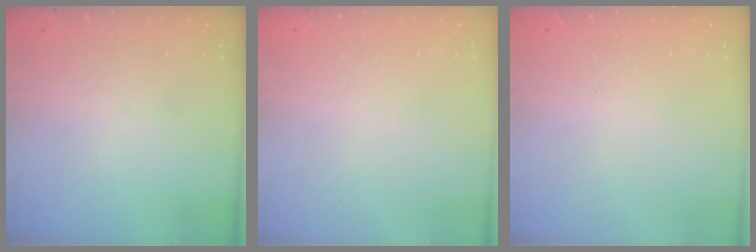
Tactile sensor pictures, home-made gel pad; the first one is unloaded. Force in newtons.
{"total": 0.0}
{"total": 0.0}